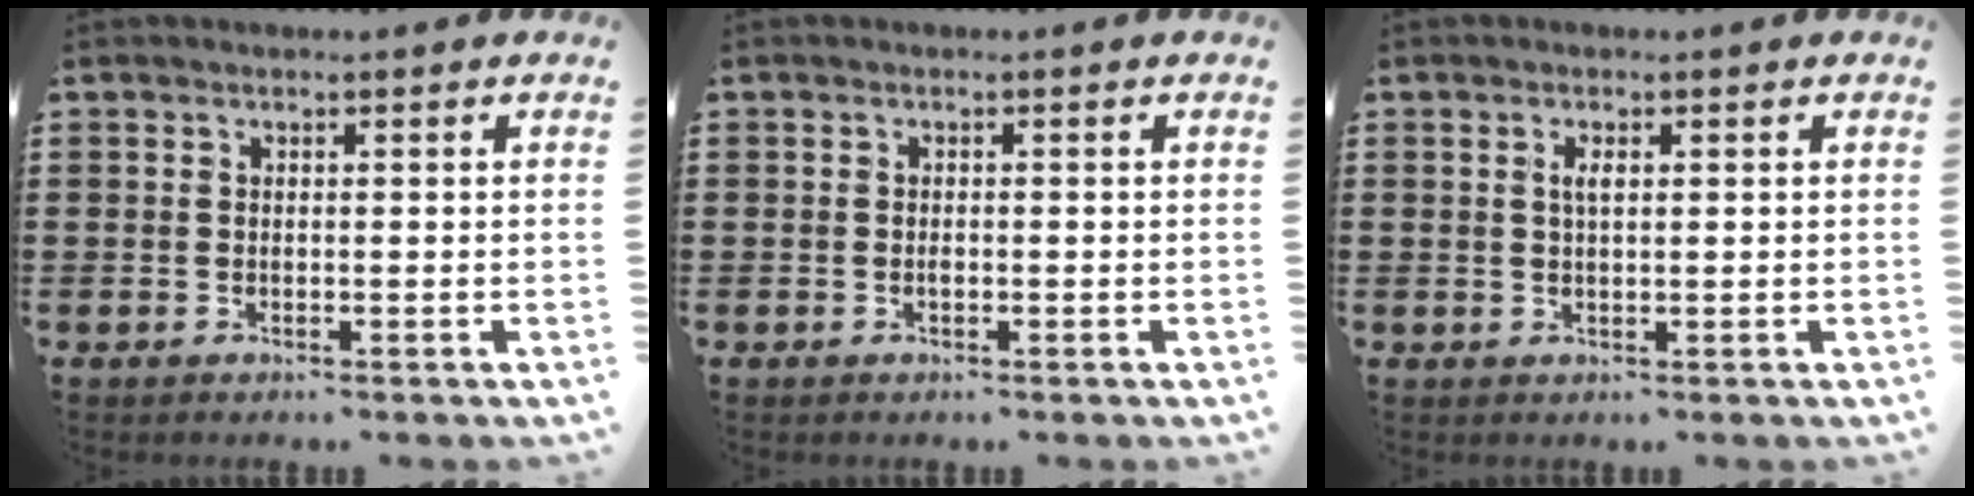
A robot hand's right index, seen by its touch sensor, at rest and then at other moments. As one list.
[{"total": 0.7, "force": [-0.2, 0.1, 0.6], "torque": [-0.014, -0.006, -0.002]}, {"total": 1.8, "force": [0.4, 0.6, 1.6], "torque": [-0.034, 0.004, 0.006]}]